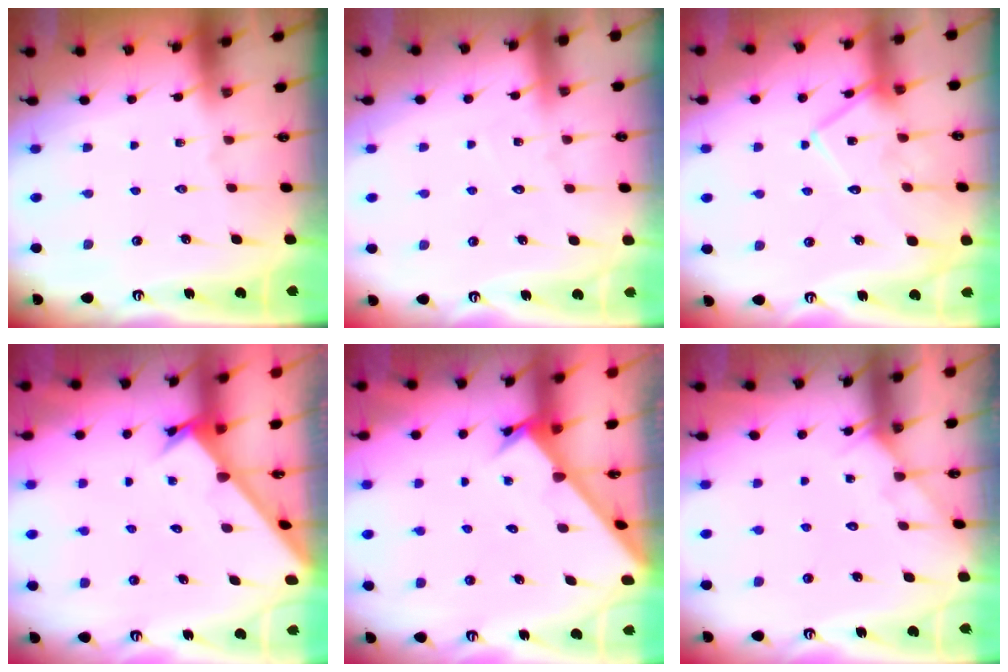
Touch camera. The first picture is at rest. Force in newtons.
{"total": 3.2, "press": 3.2, "slide": 0.3}
{"total": 13.8, "press": 13.8, "slide": 0.7}
{"total": 2.6, "press": 2.6, "slide": 0.3}
{"total": 2.5, "press": 2.5, "slide": 0.1}
{"total": 4.5, "press": 4.5, "slide": 0.5}